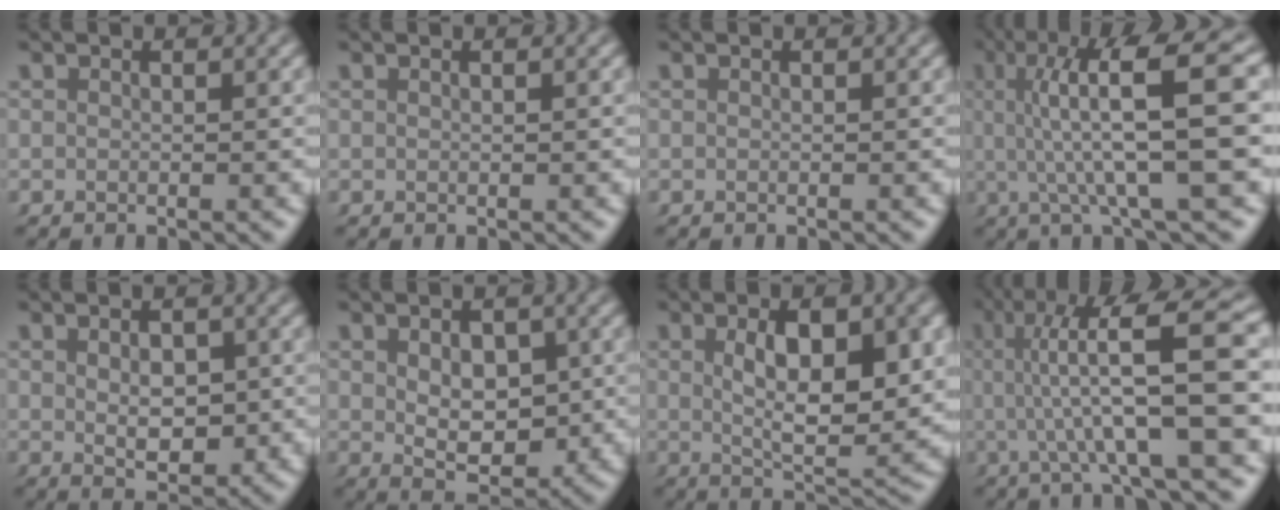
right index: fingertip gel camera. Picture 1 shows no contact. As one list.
[{"total": 0.0}, {"total": 0.0}, {"total": 10.5, "force": [2.1, 2.2, 10.1], "torque": [-0.156, 0.019, 0.029]}, {"total": 4.2, "force": [0.0, 2.4, 3.4], "torque": [-0.047, -0.014, 0.011]}, {"total": 5.6, "force": [-0.3, 3.6, 4.3], "torque": [-0.061, -0.026, 0.006]}, {"total": 6.9, "force": [0.9, 2.6, 6.3], "torque": [-0.097, -0.012, 0.018]}, {"total": 11.3, "force": [2.1, 3.1, 10.6], "torque": [-0.160, 0.020, 0.028]}]